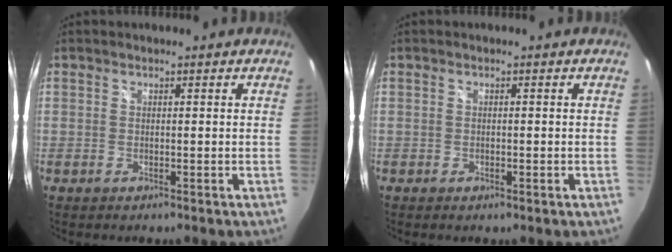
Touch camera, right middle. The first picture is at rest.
{"total": 0.6, "force": [-0.3, 0.3, 0.4], "torque": [-0.005, 0.000, -0.006]}